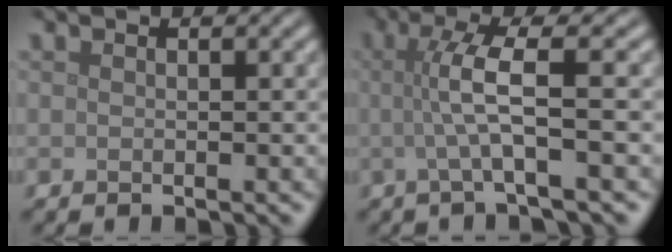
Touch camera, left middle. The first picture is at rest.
{"total": 4.3, "force": [0.1, 0.5, 4.3], "torque": [-0.079, 0.004, -0.002]}